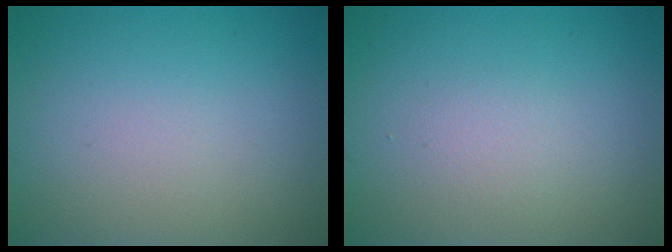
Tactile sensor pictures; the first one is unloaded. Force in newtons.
{"total": 1.2, "press": 1.2, "slide": 0.0}